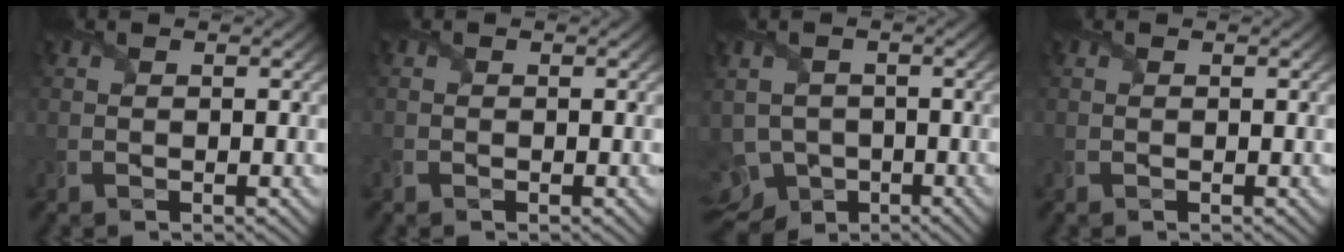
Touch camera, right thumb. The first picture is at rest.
{"total": 0.6, "force": [-0.4, 0.4, 0.0], "torque": [-0.001, -0.007, -0.007]}
{"total": 6.0, "force": [-2.5, 4.8, 2.7], "torque": [-0.066, -0.030, -0.041]}
{"total": 0.0}